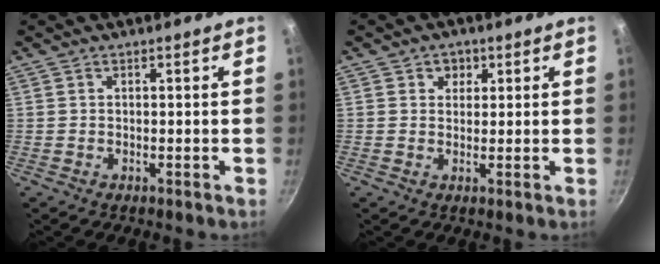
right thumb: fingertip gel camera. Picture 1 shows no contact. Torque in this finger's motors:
{"motor_torque": [-0.06, 0.24, 0.33, 0.17, -0.02]}